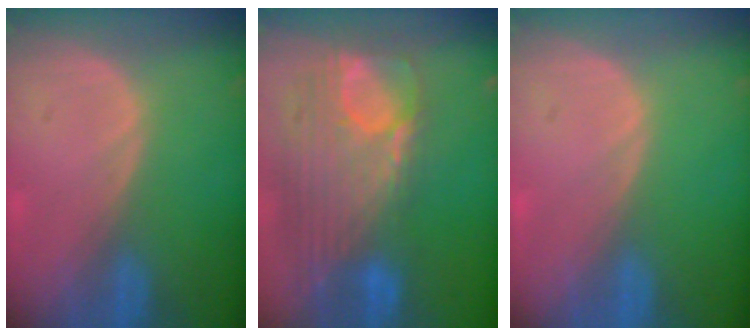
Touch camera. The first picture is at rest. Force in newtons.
{"total": 12.6, "press": 10.7, "slide": 6.7}
{"total": 0.0}